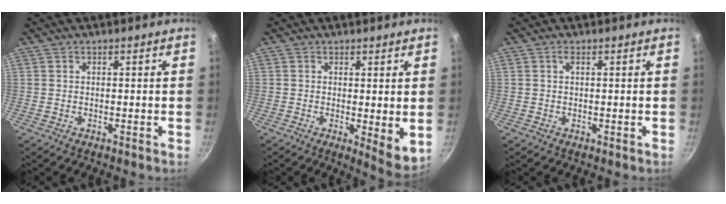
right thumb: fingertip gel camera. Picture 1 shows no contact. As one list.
[{"total": 5.9, "force": [0.3, 2.0, 5.6], "torque": [-0.074, -0.024, 0.005]}, {"total": 0.8, "force": [0.3, 0.2, 0.8], "torque": [-0.012, 0.002, 0.004]}]